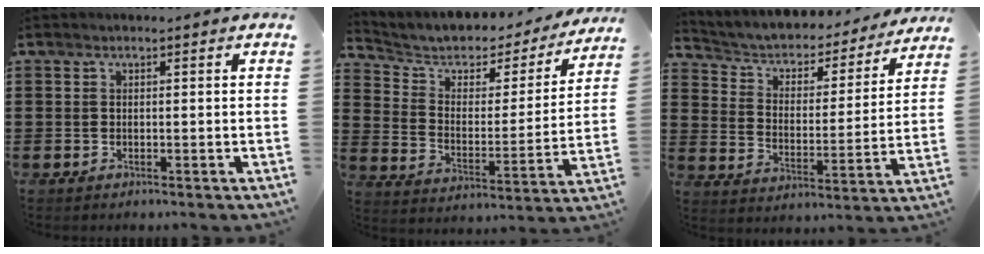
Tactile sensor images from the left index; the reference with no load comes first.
{"total": 4.8, "force": [3.9, 2.4, 1.4], "torque": [-0.056, -0.031, 0.061]}
{"total": 3.6, "force": [3.0, 1.8, 0.8], "torque": [-0.037, -0.025, 0.041]}